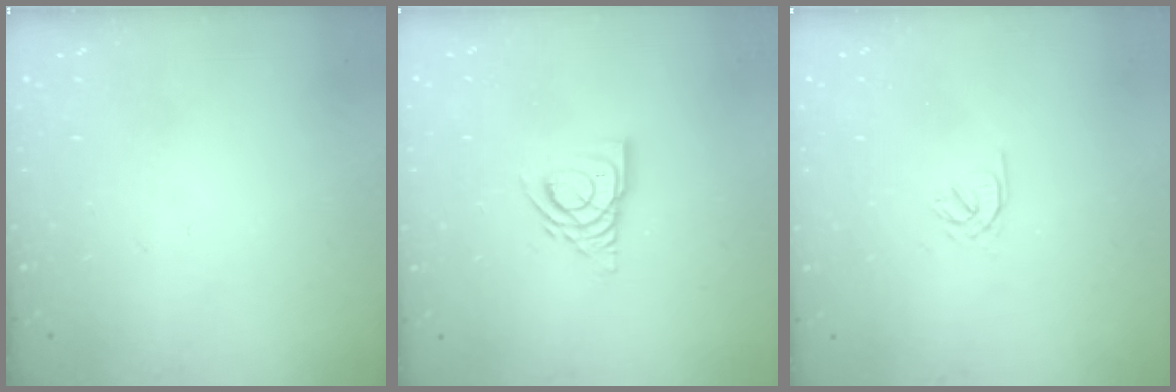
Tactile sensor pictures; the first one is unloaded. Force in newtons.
{"total": 9.4, "press": 9.4, "slide": 1.1}
{"total": 2.0, "press": 1.9, "slide": 0.5}